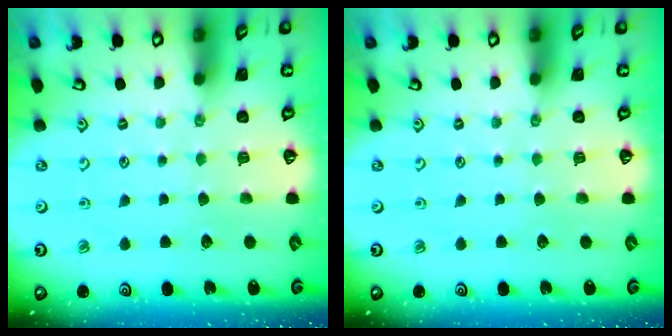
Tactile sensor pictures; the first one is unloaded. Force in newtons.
{"total": 0.0}